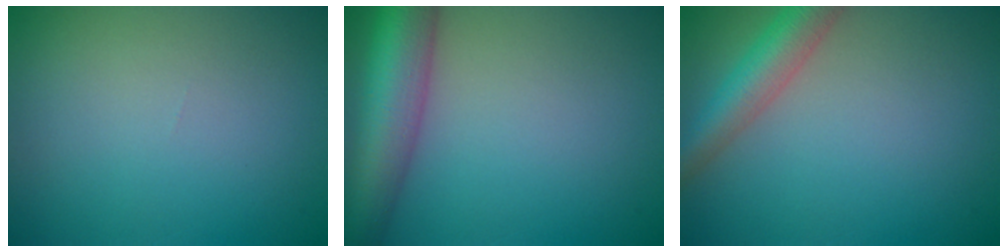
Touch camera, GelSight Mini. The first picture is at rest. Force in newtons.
{"total": 8.2, "press": 8.2, "slide": 0.4}
{"total": 4.3, "press": 4.3, "slide": 0.1}